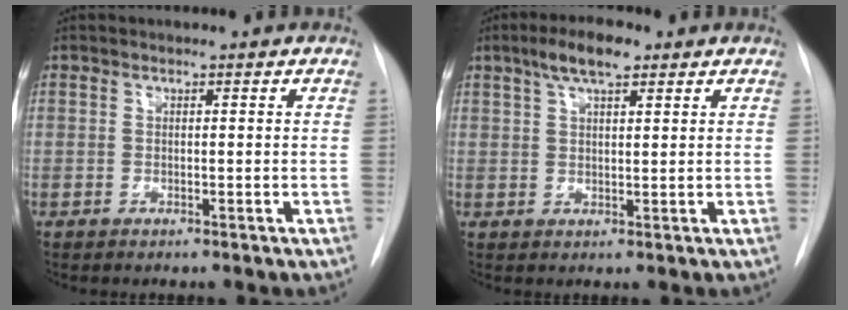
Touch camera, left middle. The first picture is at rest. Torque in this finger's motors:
{"motor_torque": [0.66, -0.49, 0.07, 0.08]}